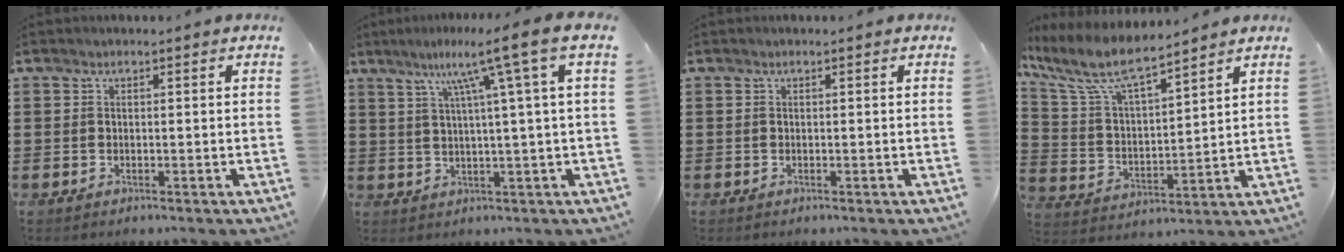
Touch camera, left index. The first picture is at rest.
{"total": 9.0, "force": [4.1, -1.4, 7.9], "torque": [-0.147, -0.011, 0.053]}
{"total": 0.0}
{"total": 8.6, "force": [7.1, 1.6, 4.7], "torque": [-0.122, -0.032, 0.120]}